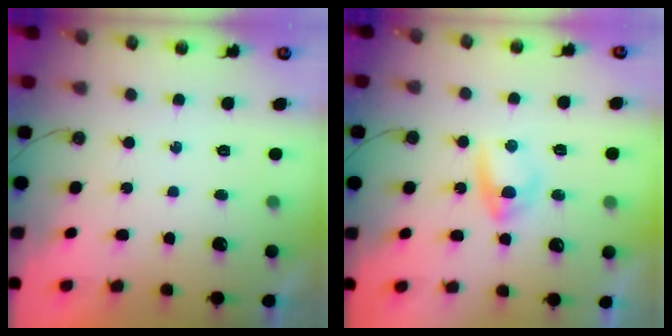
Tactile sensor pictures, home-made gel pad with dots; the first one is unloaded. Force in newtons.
{"total": 4.2, "press": 4.1, "slide": 0.9}